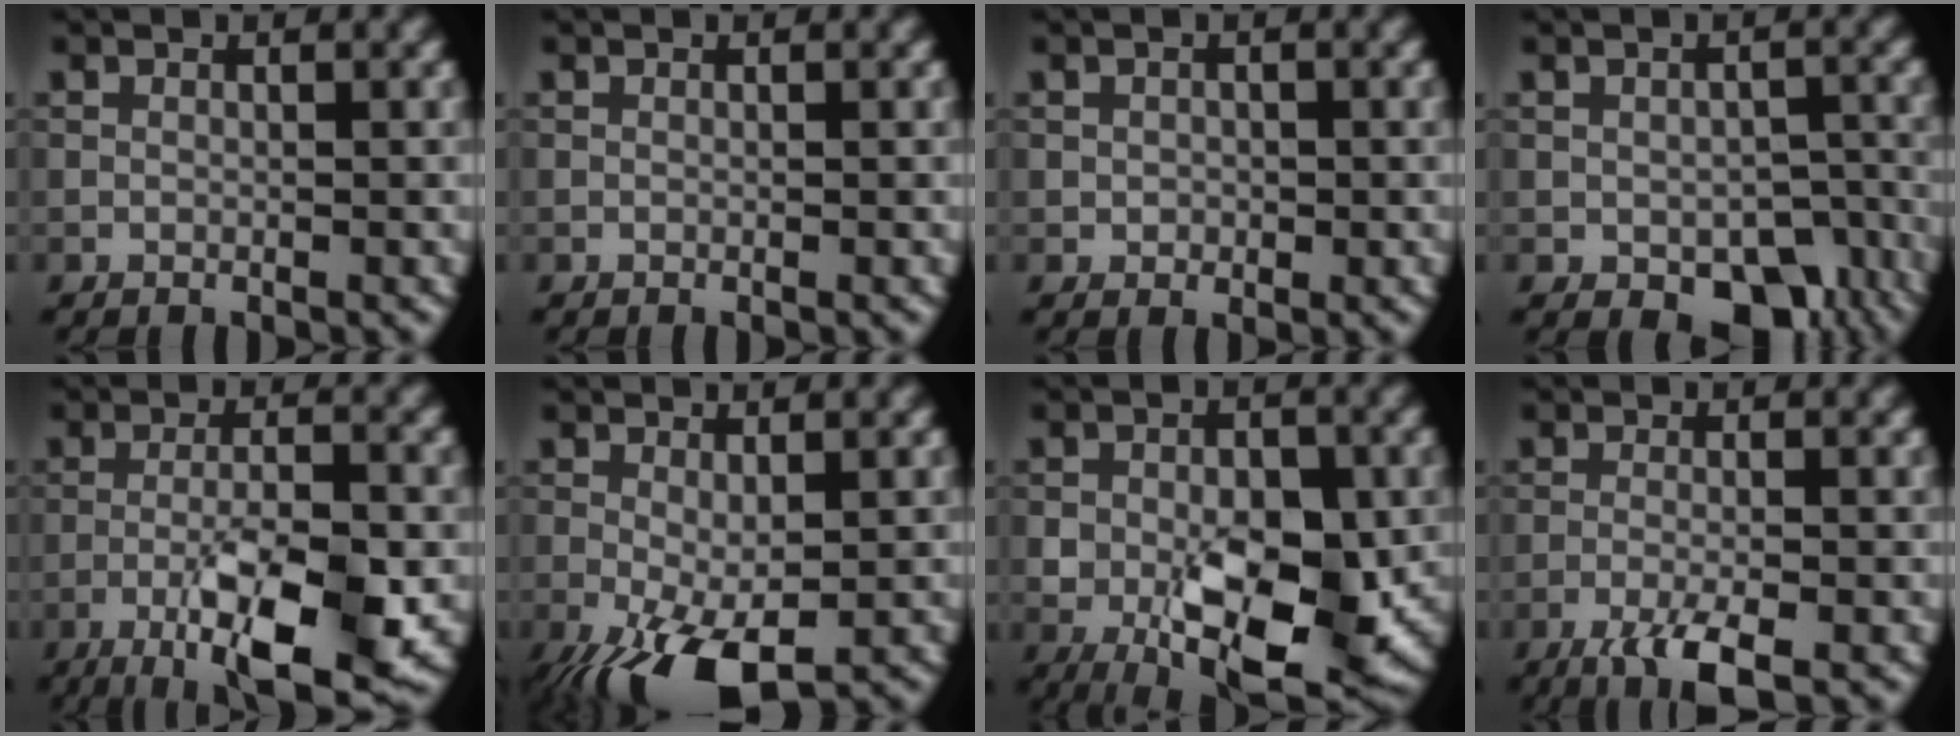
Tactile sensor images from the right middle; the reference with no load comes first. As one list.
[{"total": 0.0}, {"total": 1.0, "force": [0.0, 0.9, 0.4], "torque": [-0.005, -0.003, -0.003]}, {"total": 6.4, "force": [-3.0, 3.9, 4.2], "torque": [-0.051, -0.019, -0.031]}, {"total": 10.0, "force": [-4.3, 2.7, 8.6], "torque": [-0.142, -0.004, -0.072]}, {"total": 7.1, "force": [-3.3, 3.0, 5.6], "torque": [-0.125, -0.021, -0.049]}, {"total": 11.8, "force": [-3.2, 6.1, 9.5], "torque": [-0.138, -0.017, -0.047]}, {"total": 4.2, "force": [-2.5, 0.9, 3.2], "torque": [-0.064, -0.003, -0.051]}]